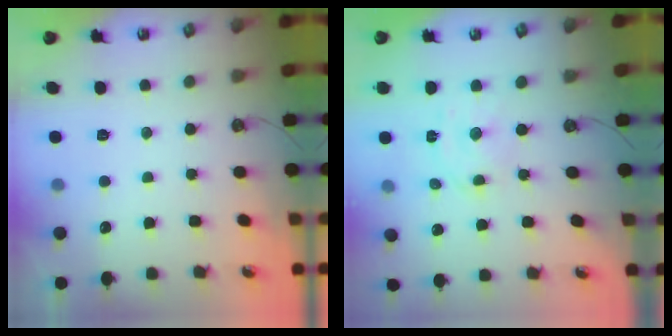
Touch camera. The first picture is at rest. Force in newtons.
{"total": 5.5, "press": 5.4, "slide": 0.8}